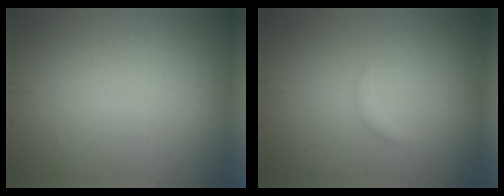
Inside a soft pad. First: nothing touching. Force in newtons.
{"total": 0.7, "press": 0.7, "slide": 0.1}